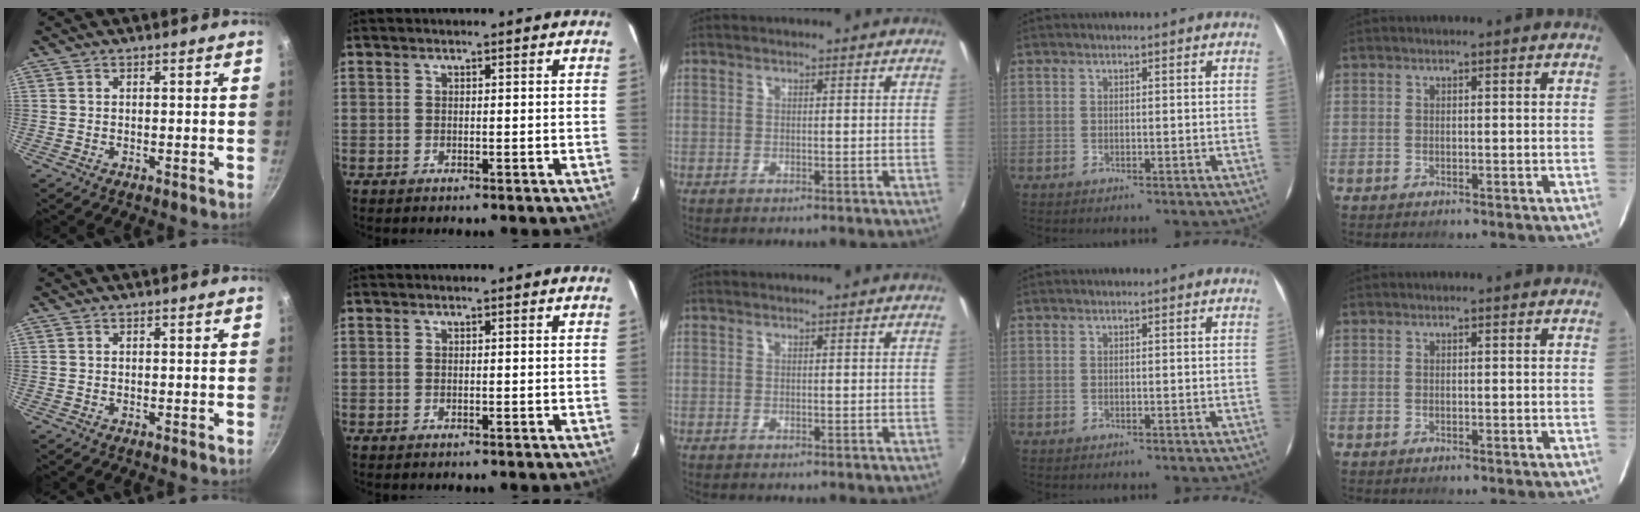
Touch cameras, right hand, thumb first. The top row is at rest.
{}